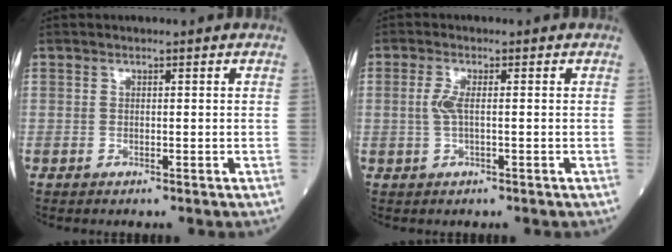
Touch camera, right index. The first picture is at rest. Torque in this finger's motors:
{"motor_torque": [0.12, 0.03, 0.10, 0.06]}